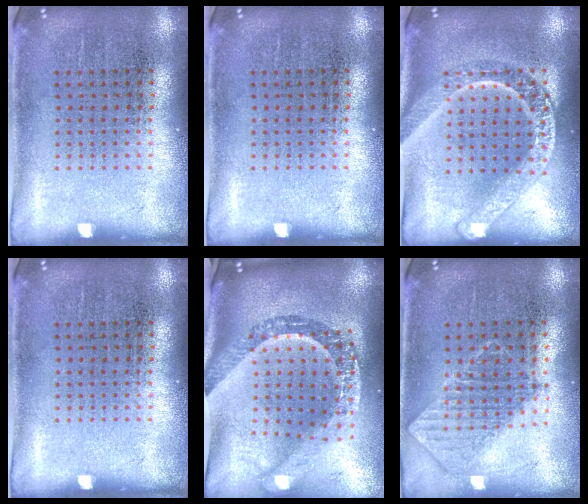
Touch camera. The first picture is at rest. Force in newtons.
{"total": 0.0}
{"total": 2.4, "press": 2.4, "slide": 0.2}
{"total": 0.0}
{"total": 3.2, "press": 2.3, "slide": 2.2}
{"total": 0.9, "press": 0.8, "slide": 0.2}